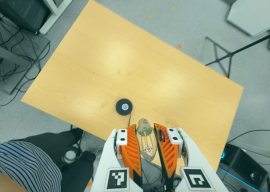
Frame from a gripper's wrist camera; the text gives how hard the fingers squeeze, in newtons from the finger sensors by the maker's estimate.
{"total": 23.6, "left": 26.0, "right": 21.2}